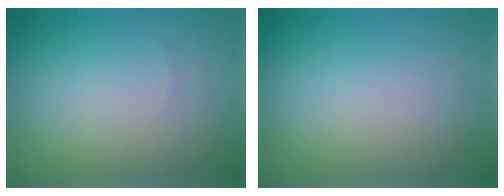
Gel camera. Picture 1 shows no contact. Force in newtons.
{"total": 0.0}